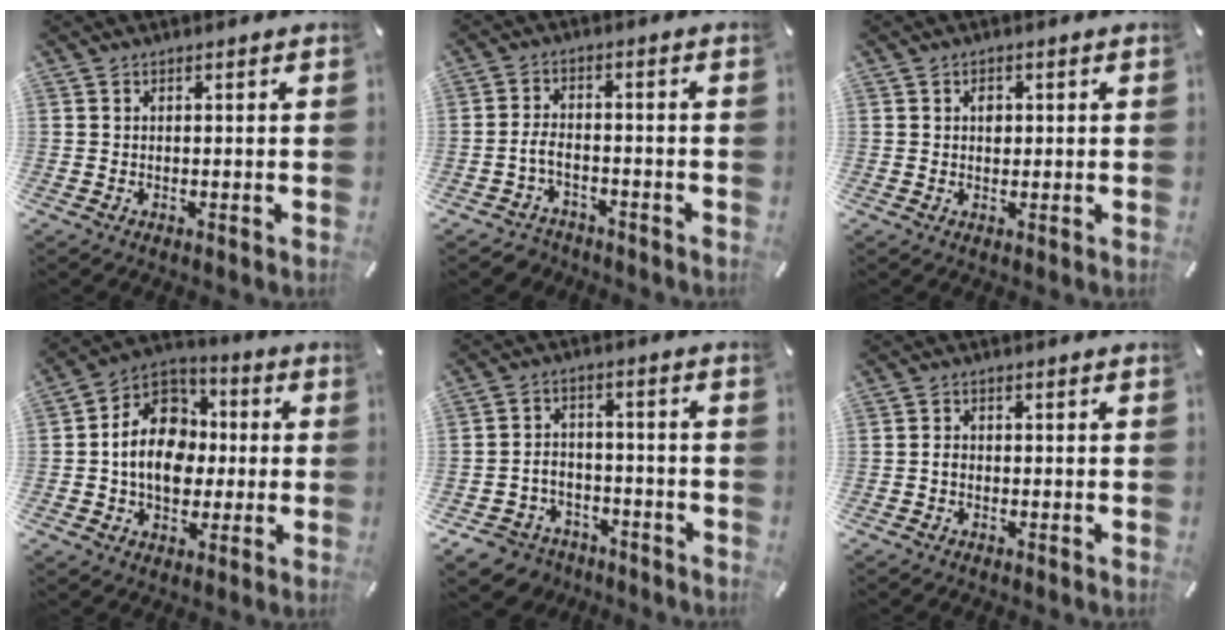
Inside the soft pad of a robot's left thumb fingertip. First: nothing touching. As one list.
[{"total": 4.6, "force": [-2.2, 3.1, 2.6], "torque": [-0.067, 0.008, -0.048]}, {"total": 2.0, "force": [0.3, 1.6, 1.2], "torque": [-0.001, -0.002, -0.002]}, {"total": 14.7, "force": [-1.4, 12.1, 8.2], "torque": [-0.156, 0.016, -0.027]}, {"total": 7.0, "force": [-4.7, 5.0, 1.4], "torque": [-0.042, 0.023, -0.092]}, {"total": 1.5, "force": [-0.5, 1.1, 0.9], "torque": [-0.018, 0.005, -0.012]}]